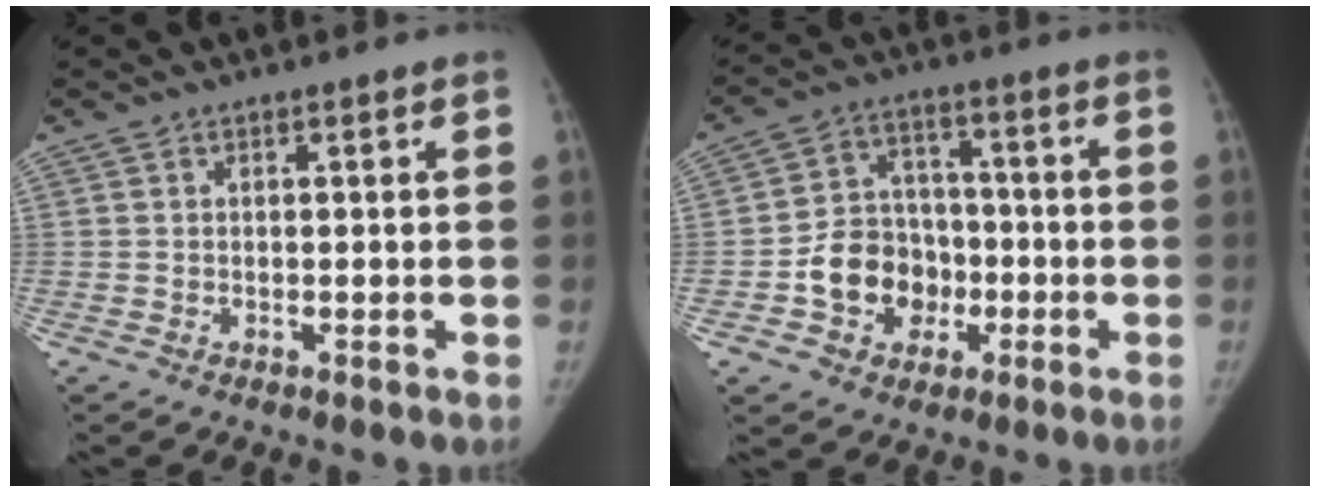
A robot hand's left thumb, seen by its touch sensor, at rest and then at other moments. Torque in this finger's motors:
{"motor_torque": [-0.11, 0.19, 0.08, -0.06, 0.03]}